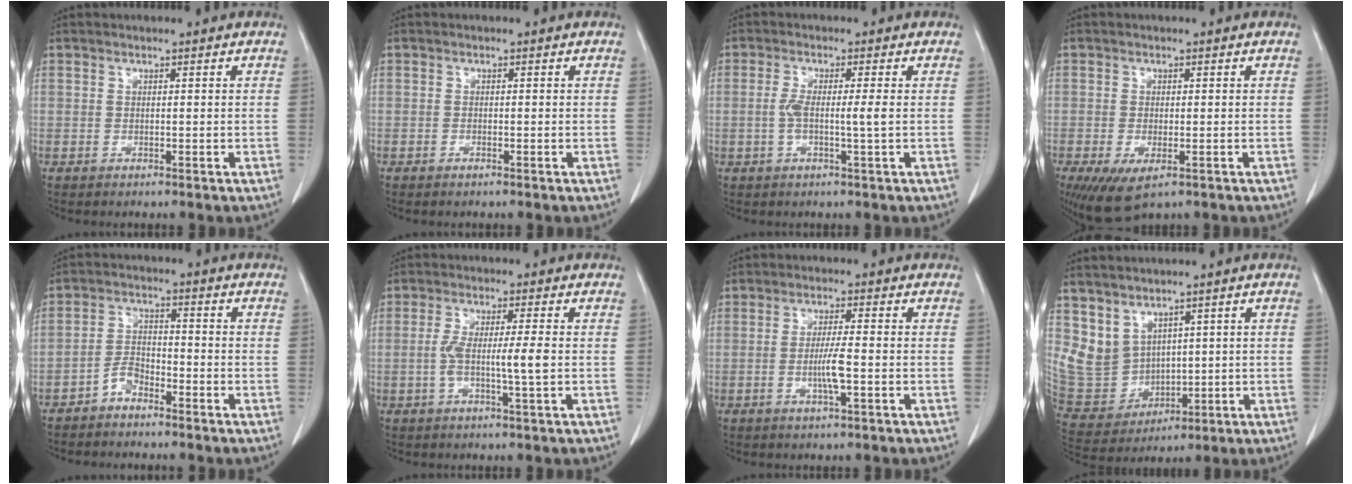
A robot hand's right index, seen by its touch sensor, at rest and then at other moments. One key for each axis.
{"total": 0.5, "fx": -0.4, "fy": 0.1, "fz": 0.3, "tx": -0.011, "ty": -0.001, "tz": -0.006}
{"total": 3.6, "fx": -0.2, "fy": -0.2, "fz": 3.6, "tx": -0.069, "ty": 0.003, "tz": -0.002}
{"total": 6.4, "fx": -3.4, "fy": 2.4, "fz": 4.8, "tx": -0.082, "ty": -0.018, "tz": -0.050}
{"total": 3.5, "fx": -2.8, "fy": 1.4, "fz": 1.6, "tx": -0.032, "ty": 0.007, "tz": -0.052}
{"total": 5.5, "fx": -0.6, "fy": -0.1, "fz": 5.5, "tx": -0.104, "ty": 0.002, "tz": -0.010}
{"total": 4.2, "fx": -0.9, "fy": 0.0, "fz": 4.1, "tx": -0.078, "ty": -0.005, "tz": -0.017}
{"total": 8.7, "fx": 4.1, "fy": 7.1, "fz": 3.0, "tx": -0.076, "ty": 0.010, "tz": 0.109}